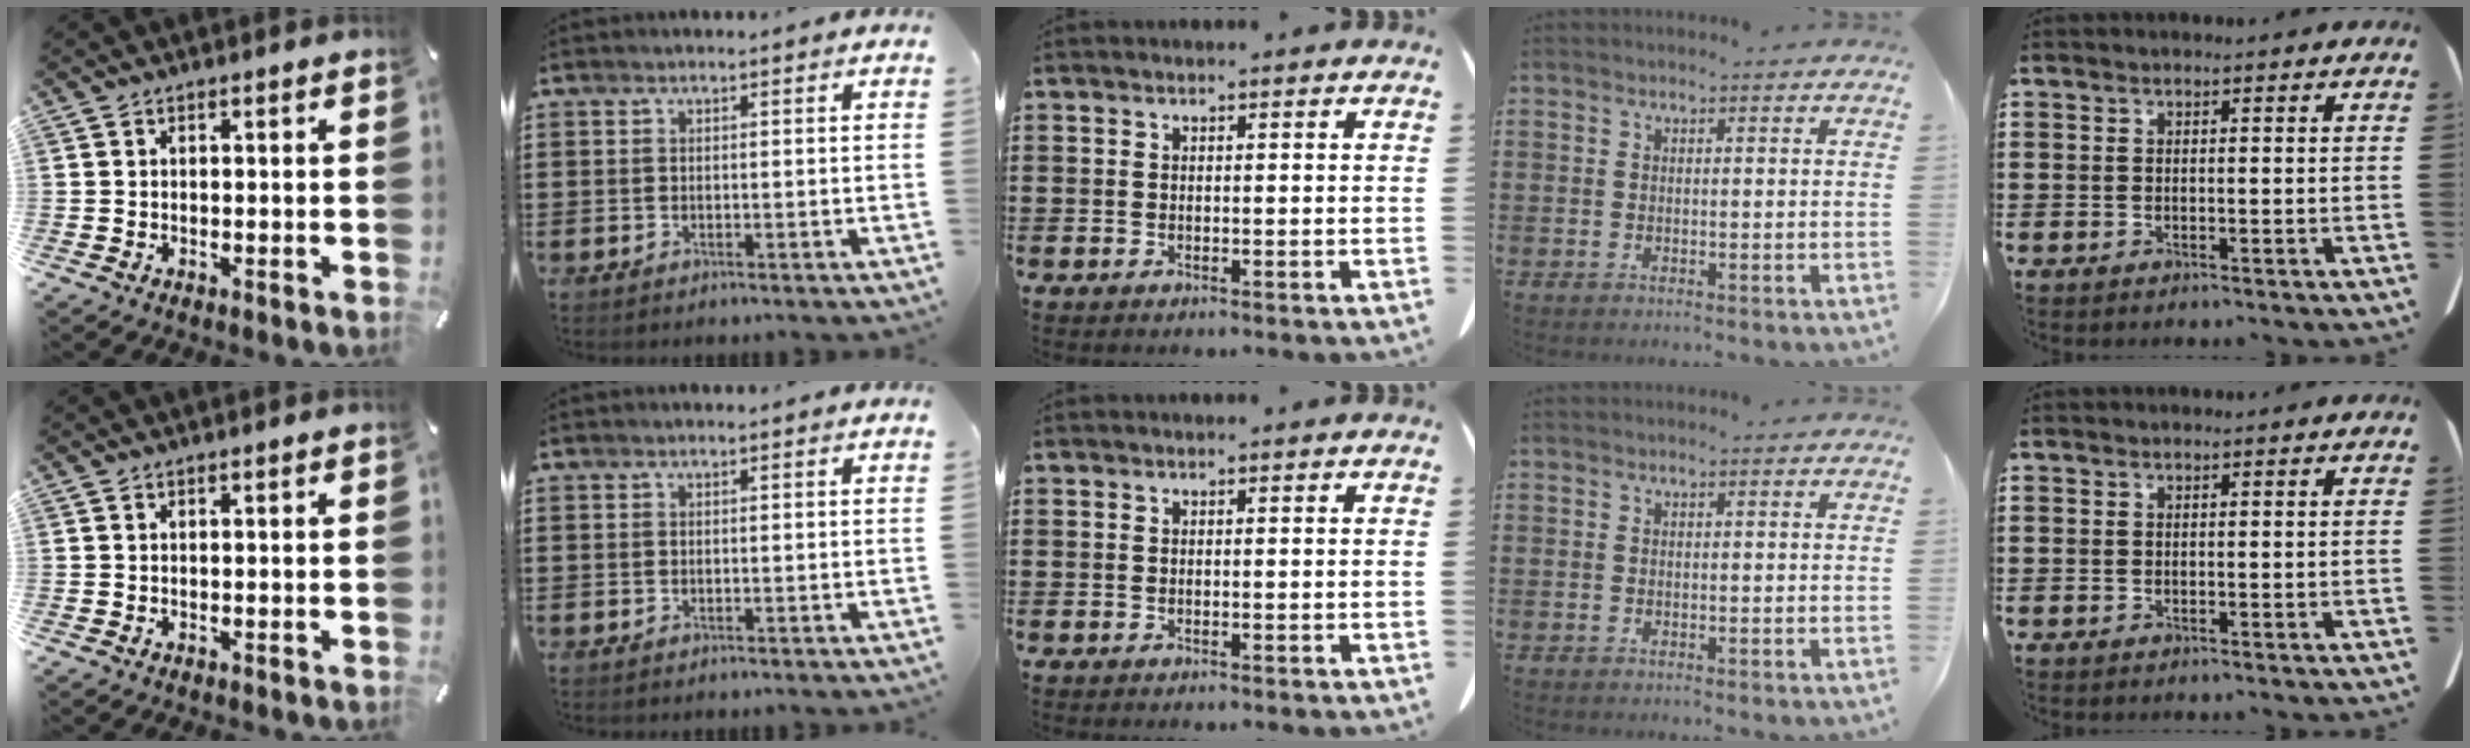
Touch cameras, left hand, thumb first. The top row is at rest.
{}